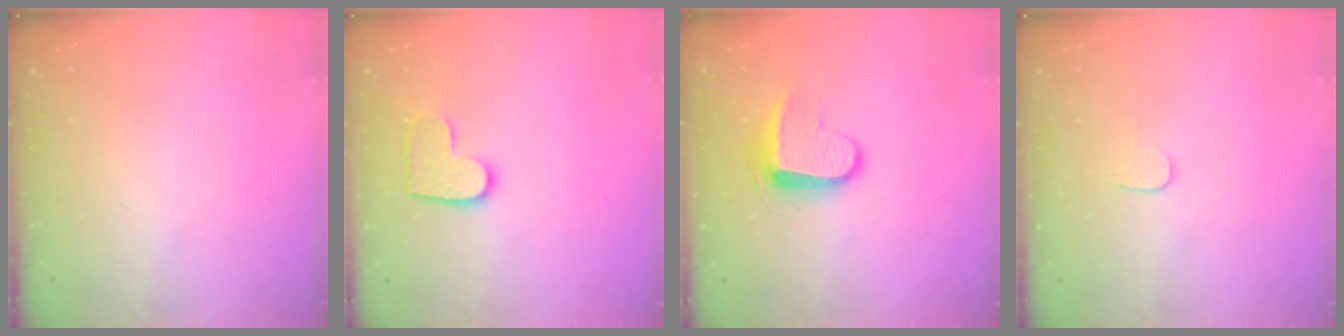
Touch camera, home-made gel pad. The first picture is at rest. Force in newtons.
{"total": 9.3, "press": 9.3, "slide": 0.3}
{"total": 9.5, "press": 9.5, "slide": 0.8}
{"total": 3.8, "press": 3.7, "slide": 0.4}